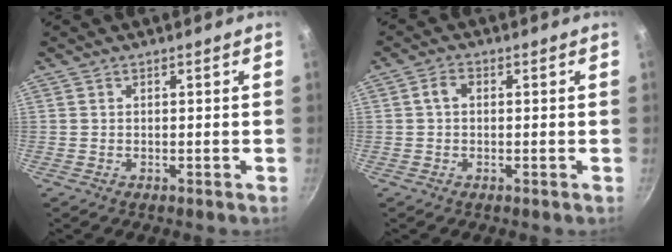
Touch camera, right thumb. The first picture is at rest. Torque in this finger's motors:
{"motor_torque": [0.25, 0.28, 0.47, -0.03, -0.02]}